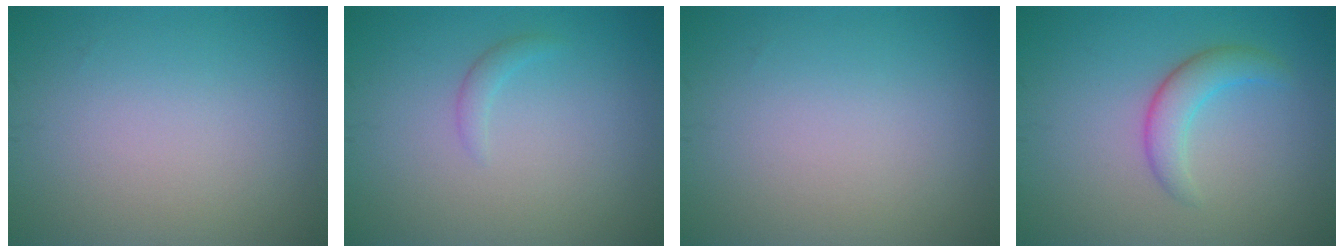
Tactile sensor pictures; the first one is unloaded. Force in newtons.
{"total": 1.0, "press": 0.9, "slide": 0.2}
{"total": 0.0}
{"total": 2.9, "press": 2.9, "slide": 0.1}